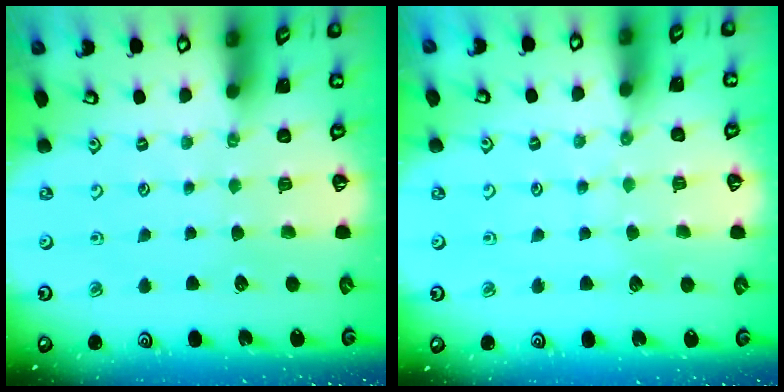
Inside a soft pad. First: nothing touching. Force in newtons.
{"total": 3.9, "press": 3.9, "slide": 0.4}